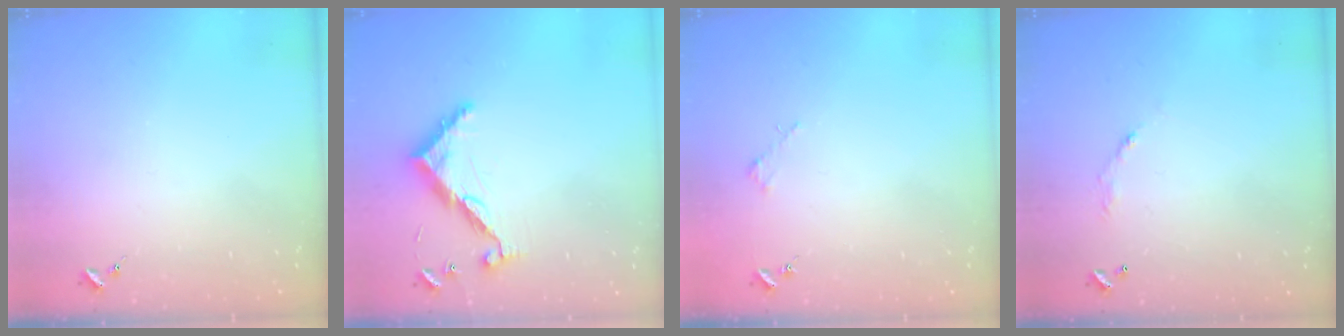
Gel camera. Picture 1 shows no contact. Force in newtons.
{"total": 9.3, "press": 9.3, "slide": 0.3}
{"total": 1.8, "press": 1.8, "slide": 0.2}
{"total": 5.7, "press": 5.7, "slide": 0.4}